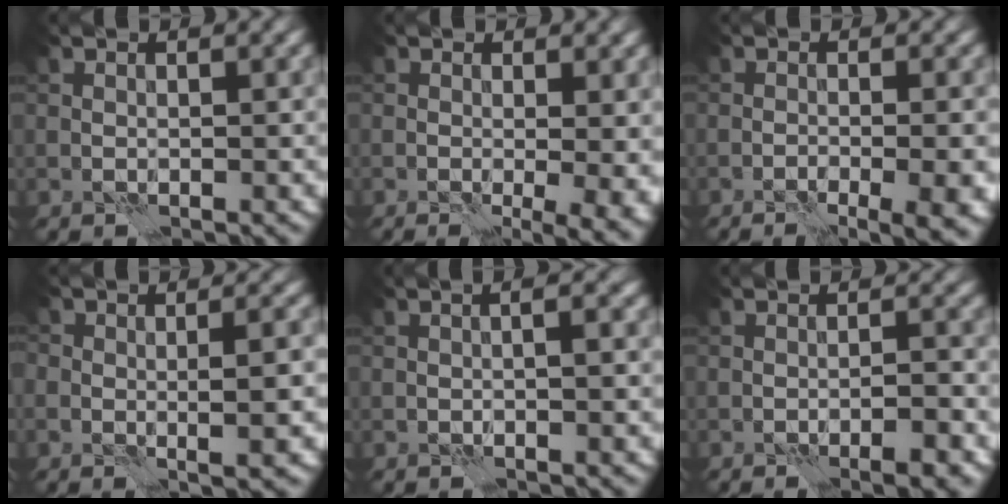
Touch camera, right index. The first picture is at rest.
{"total": 5.4, "force": [0.0, 2.1, 5.0], "torque": [-0.037, -0.012, 0.006]}
{"total": 6.3, "force": [-1.8, 2.1, 5.6], "torque": [-0.044, -0.004, -0.017]}
{"total": 2.7, "force": [-0.3, 0.9, 2.5], "torque": [-0.034, 0.000, -0.007]}
{"total": 2.7, "force": [0.3, 0.9, 2.5], "torque": [-0.009, 0.010, -0.009]}
{"total": 2.6, "force": [-1.1, 0.3, 2.3], "torque": [-0.030, 0.001, -0.017]}